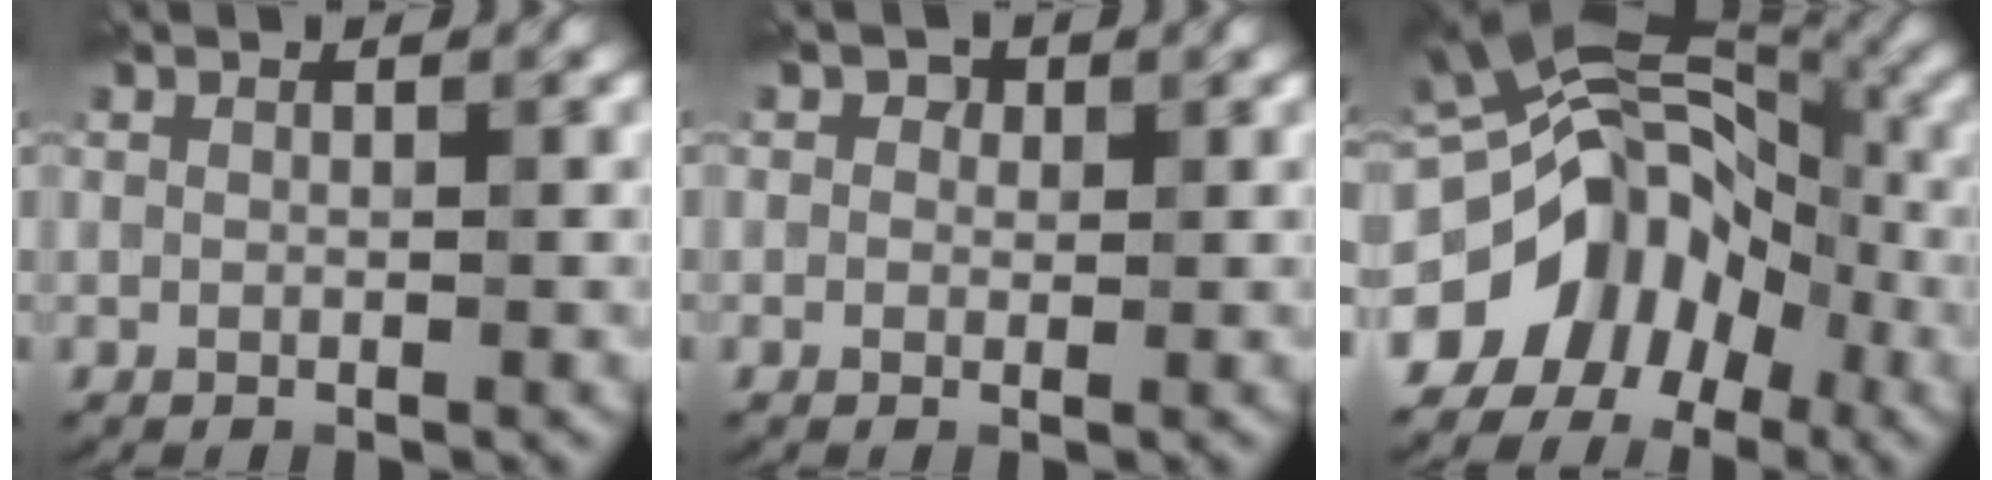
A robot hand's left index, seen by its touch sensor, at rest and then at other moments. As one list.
[{"total": 1.1, "force": [0.4, 1.0, 0.2], "torque": [-0.002, 0.001, -0.001]}, {"total": 13.2, "force": [-5.5, 9.8, 6.9], "torque": [-0.093, 0.015, -0.095]}]